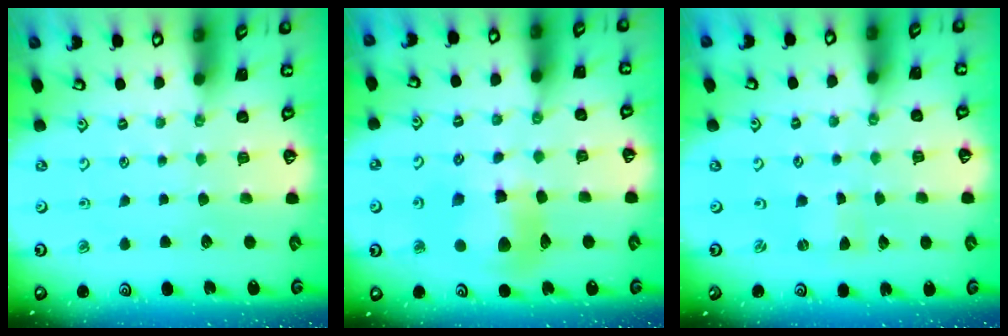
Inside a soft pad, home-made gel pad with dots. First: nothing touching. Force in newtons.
{"total": 12.2, "press": 12.1, "slide": 1.5}
{"total": 0.0}